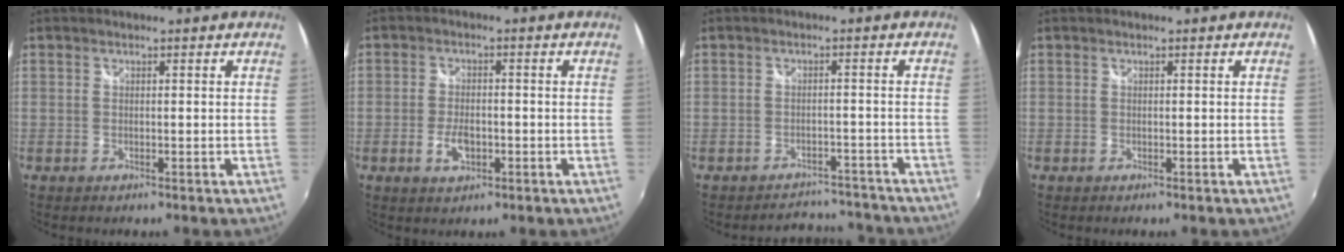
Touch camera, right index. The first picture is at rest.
{"total": 4.6, "force": [-1.6, 2.5, 3.5], "torque": [-0.074, -0.003, -0.029]}
{"total": 8.8, "force": [-7.9, 3.6, 0.9], "torque": [-0.015, 0.029, -0.093]}
{"total": 0.0}